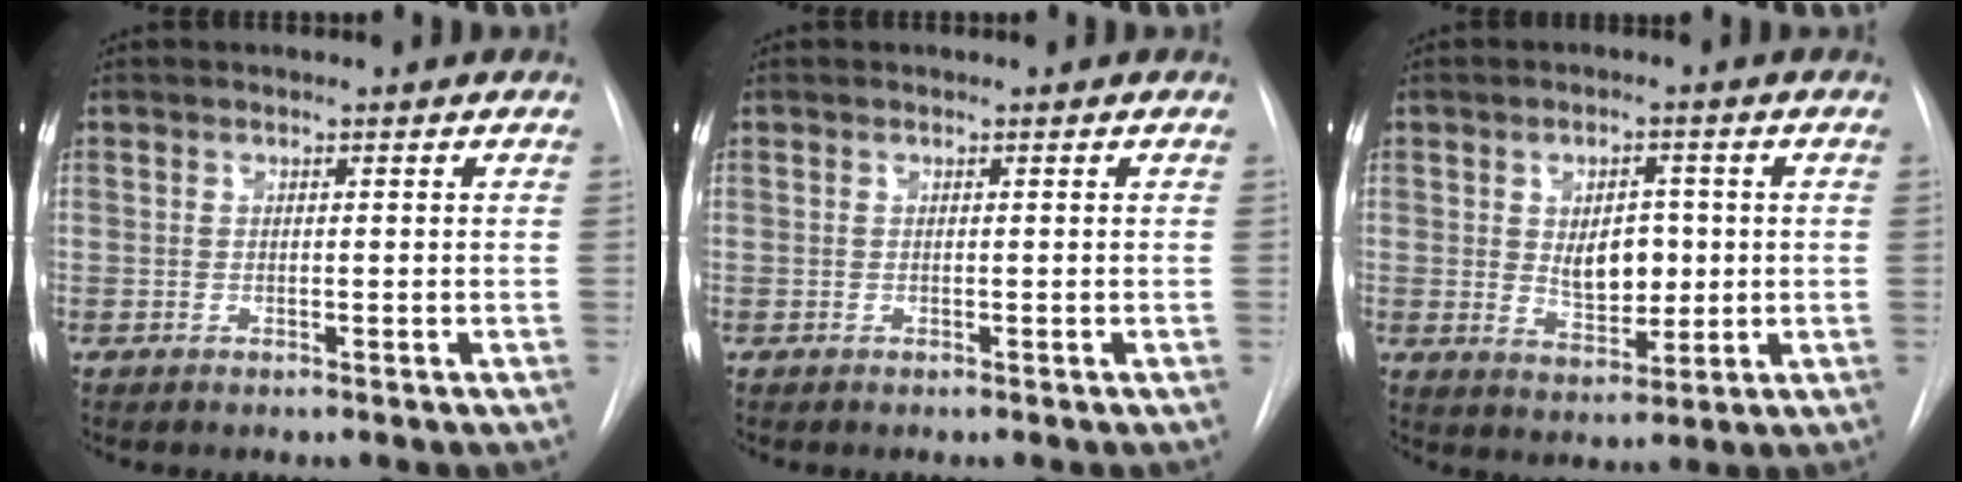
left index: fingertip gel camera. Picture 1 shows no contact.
{"total": 0.0}
{"total": 6.2, "force": [-0.3, 3.6, 5.1], "torque": [-0.076, -0.005, 0.007]}